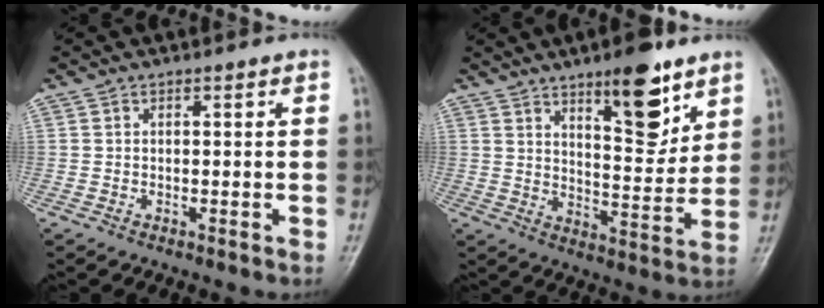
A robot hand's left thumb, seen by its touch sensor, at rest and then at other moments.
{"total": 13.2, "force": [8.1, 4.1, 9.5], "torque": [-0.117, -0.054, 0.129]}